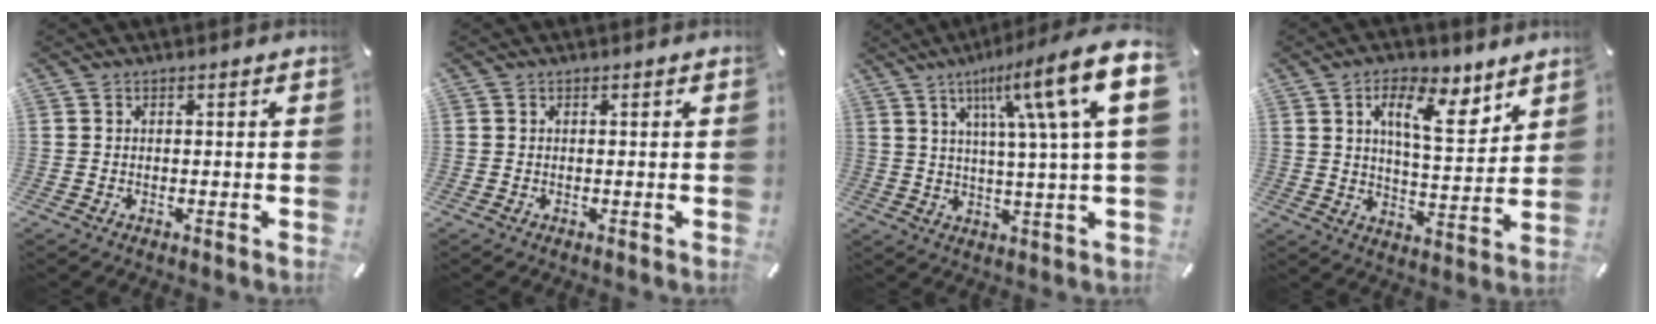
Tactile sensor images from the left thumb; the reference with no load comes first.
{"total": 0.0}
{"total": 18.2, "force": [6.5, 2.9, 16.8], "torque": [-0.262, -0.032, 0.082]}
{"total": 12.3, "force": [6.9, 5.2, 8.8], "torque": [-0.141, -0.026, 0.117]}